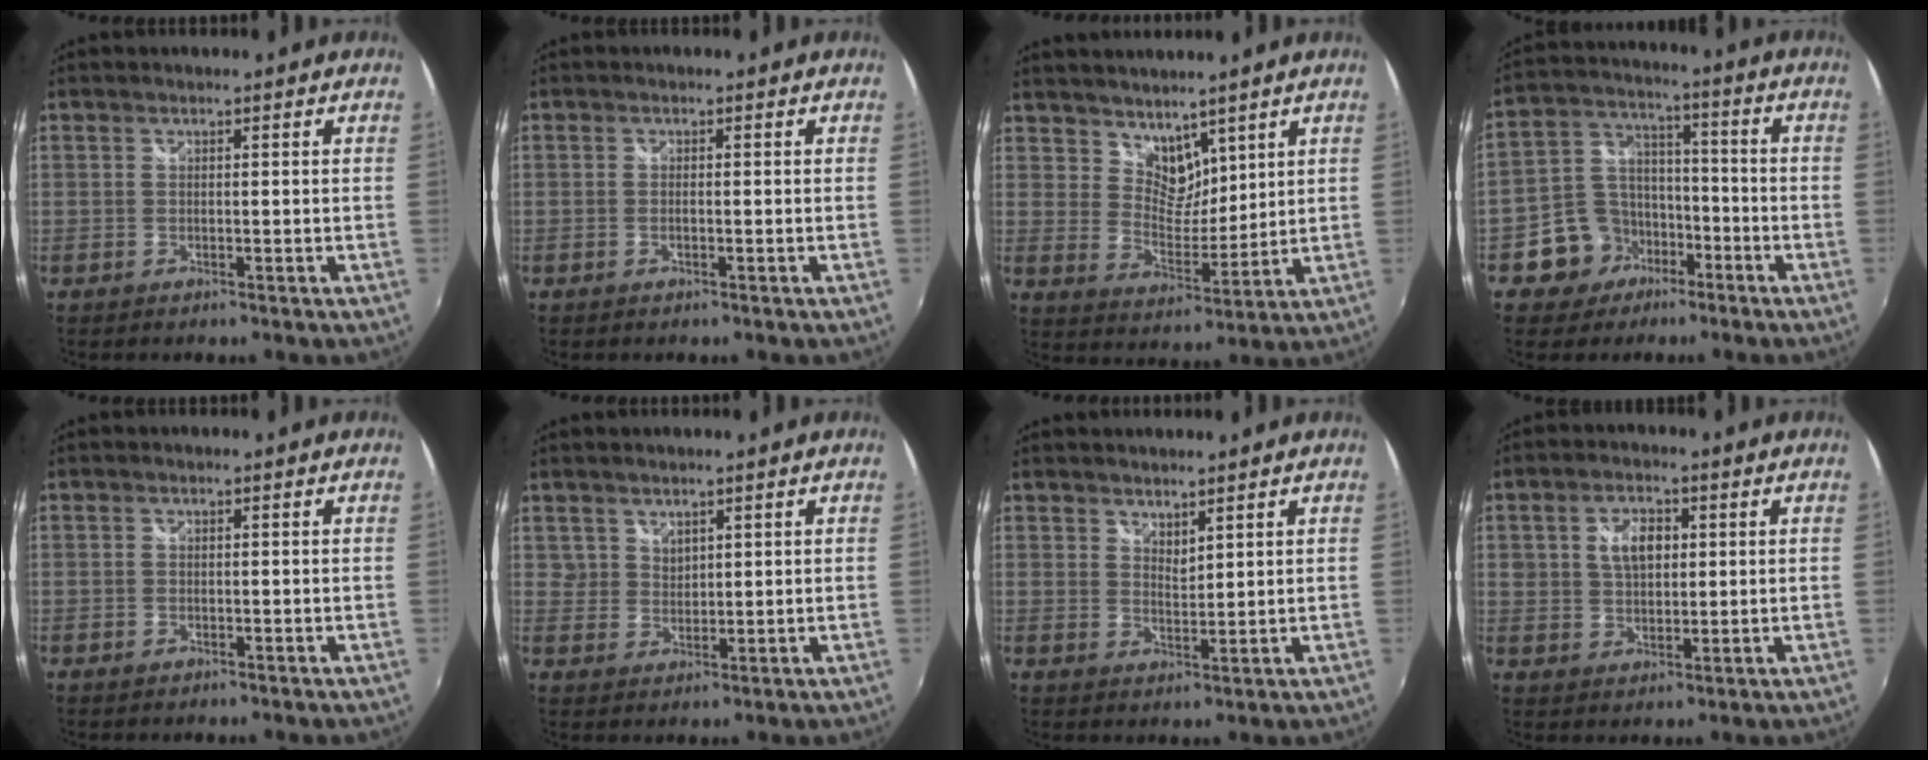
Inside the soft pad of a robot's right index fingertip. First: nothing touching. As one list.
[{"total": 0.8, "force": [-0.4, 0.2, 0.7], "torque": [-0.015, -0.001, -0.007]}, {"total": 6.9, "force": [5.4, 3.8, 2.2], "torque": [-0.023, -0.001, 0.102]}, {"total": 10.2, "force": [-5.6, 8.2, 2.5], "torque": [-0.071, 0.035, -0.087]}, {"total": 0.9, "force": [-0.5, 0.6, 0.3], "torque": [-0.007, -0.003, -0.011]}, {"total": 2.9, "force": [2.2, 1.8, 0.0], "torque": [0.011, 0.006, 0.043]}, {"total": 2.8, "force": [2.4, 0.9, 1.0], "torque": [-0.013, -0.001, 0.043]}, {"total": 6.4, "force": [1.7, 4.3, 4.5], "torque": [-0.076, 0.011, 0.032]}]